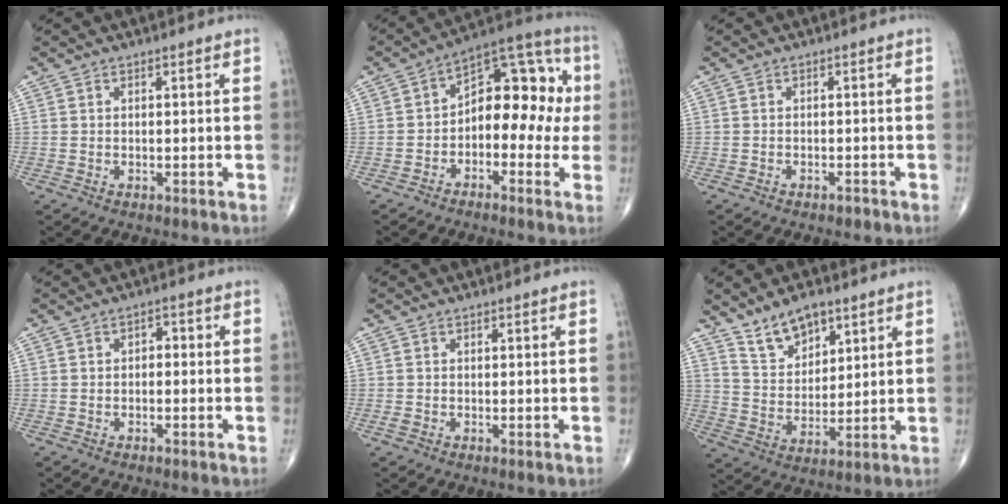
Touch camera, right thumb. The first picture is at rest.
{"total": 14.3, "force": [-1.0, 8.6, 11.3], "torque": [-0.114, 0.052, -0.031]}
{"total": 0.9, "force": [-0.6, 0.5, 0.3], "torque": [-0.003, 0.001, -0.013]}
{"total": 1.8, "force": [-0.4, 1.3, 1.2], "torque": [-0.006, 0.010, -0.013]}
{"total": 0.8, "force": [-0.2, 0.5, 0.6], "torque": [-0.014, -0.001, -0.005]}
{"total": 9.1, "force": [6.4, 4.7, 4.6], "torque": [-0.058, -0.039, 0.125]}